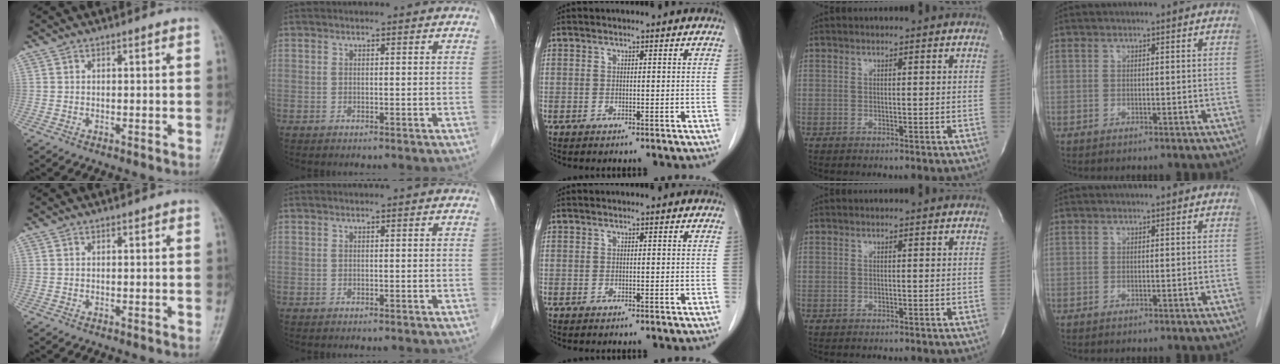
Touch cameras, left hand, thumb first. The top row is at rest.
{}